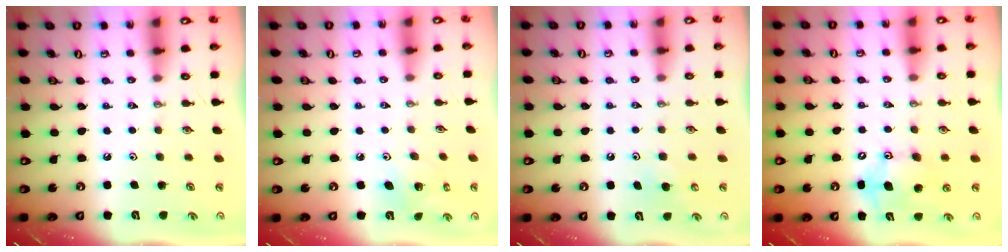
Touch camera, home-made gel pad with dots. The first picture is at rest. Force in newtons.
{"total": 4.2, "press": 4.2, "slide": 0.3}
{"total": 5.5, "press": 5.4, "slide": 0.6}
{"total": 11.6, "press": 11.2, "slide": 2.8}